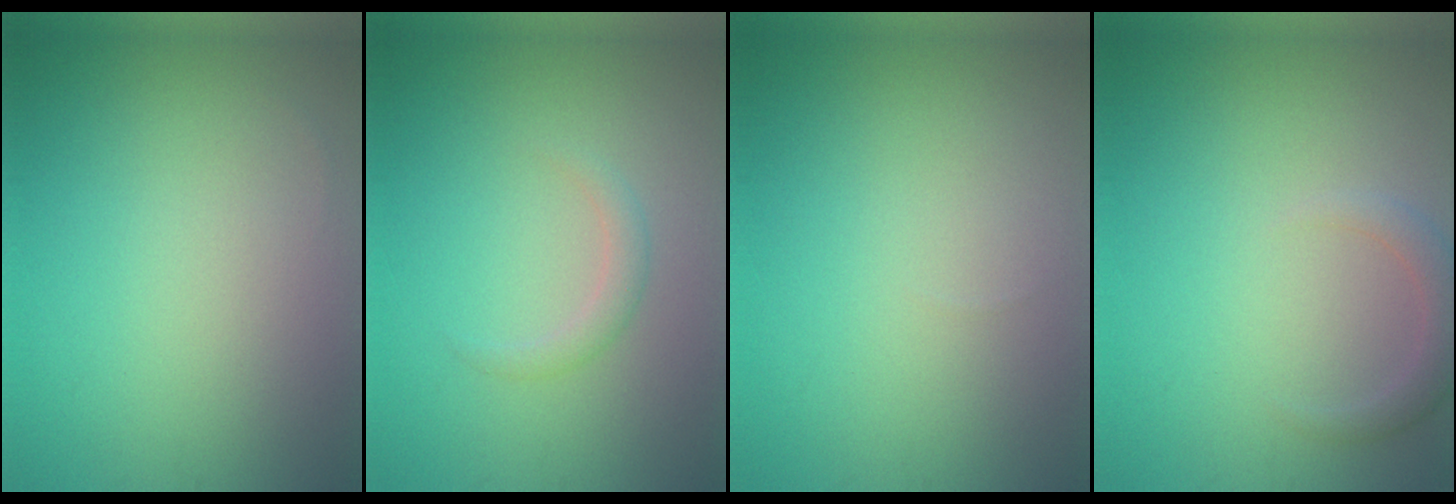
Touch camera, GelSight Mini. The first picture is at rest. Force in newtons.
{"total": 1.4, "press": 1.4, "slide": 0.1}
{"total": 0.0}
{"total": 2.0, "press": 2.0, "slide": 0.3}